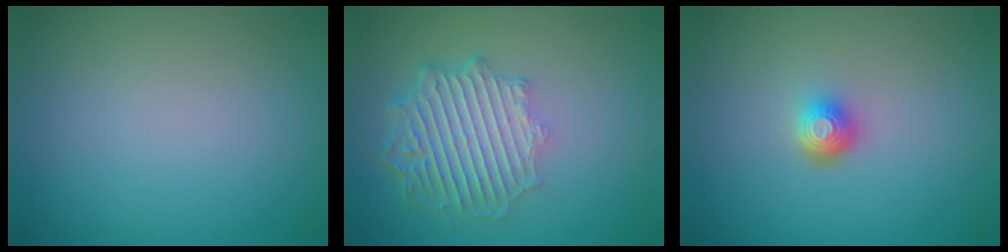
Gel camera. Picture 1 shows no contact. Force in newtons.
{"total": 6.1, "press": 4.6, "slide": 4.0}
{"total": 2.0, "press": 1.5, "slide": 1.3}